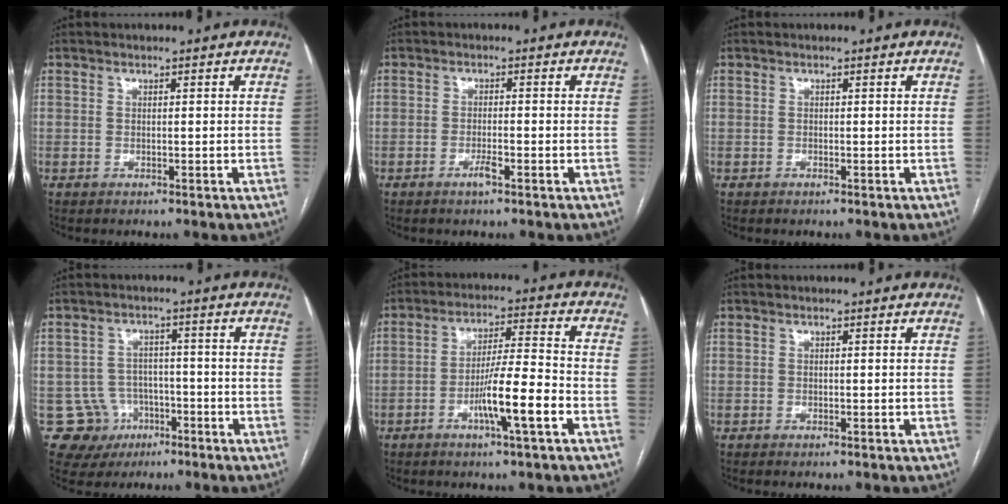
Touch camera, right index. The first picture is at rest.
{"total": 2.2, "force": [-1.3, 0.2, 1.8], "torque": [-0.033, -0.001, -0.023]}
{"total": 0.0}
{"total": 7.4, "force": [-2.9, 6.8, 0.3], "torque": [-0.002, 0.010, -0.034]}
{"total": 9.6, "force": [-3.8, 0.2, 8.8], "torque": [-0.155, 0.003, -0.067]}
{"total": 0.6, "force": [-0.4, 0.1, 0.4], "torque": [-0.010, -0.002, -0.004]}